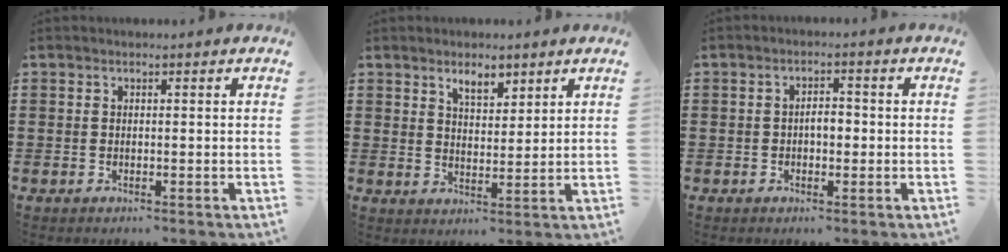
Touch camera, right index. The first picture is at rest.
{"total": 3.8, "force": [2.9, 1.6, 1.9], "torque": [-0.037, 0.003, 0.052]}
{"total": 2.6, "force": [-0.4, 1.3, 2.2], "torque": [-0.042, 0.004, -0.009]}